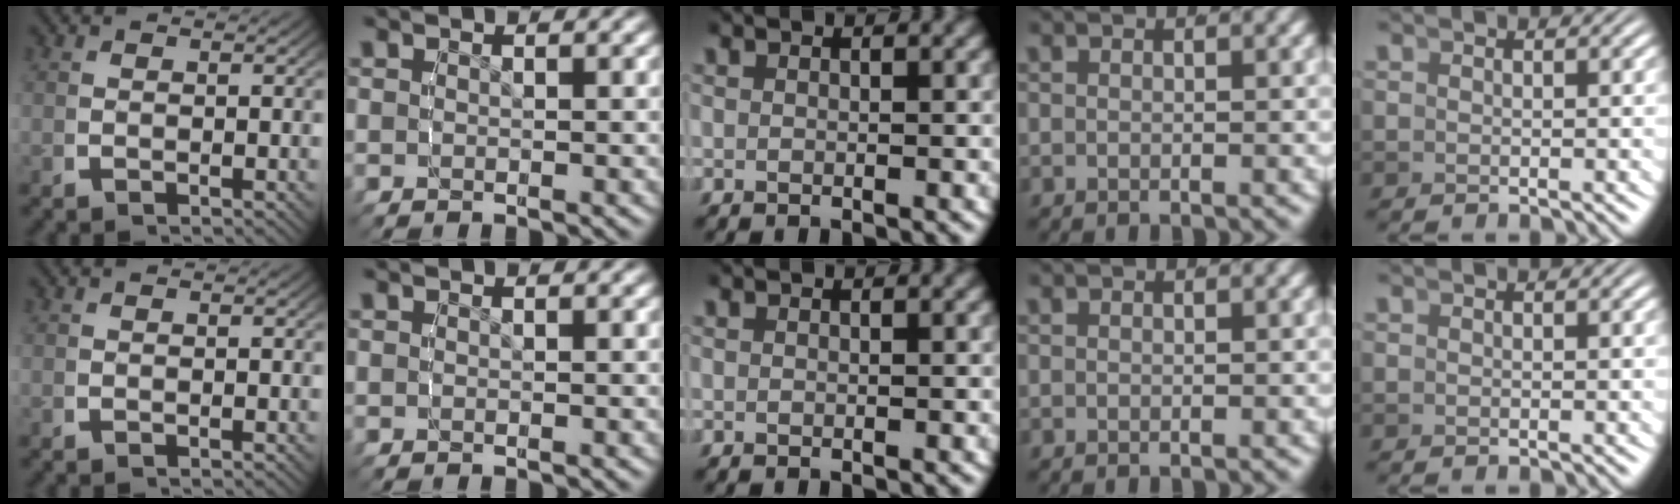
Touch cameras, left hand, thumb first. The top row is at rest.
{}